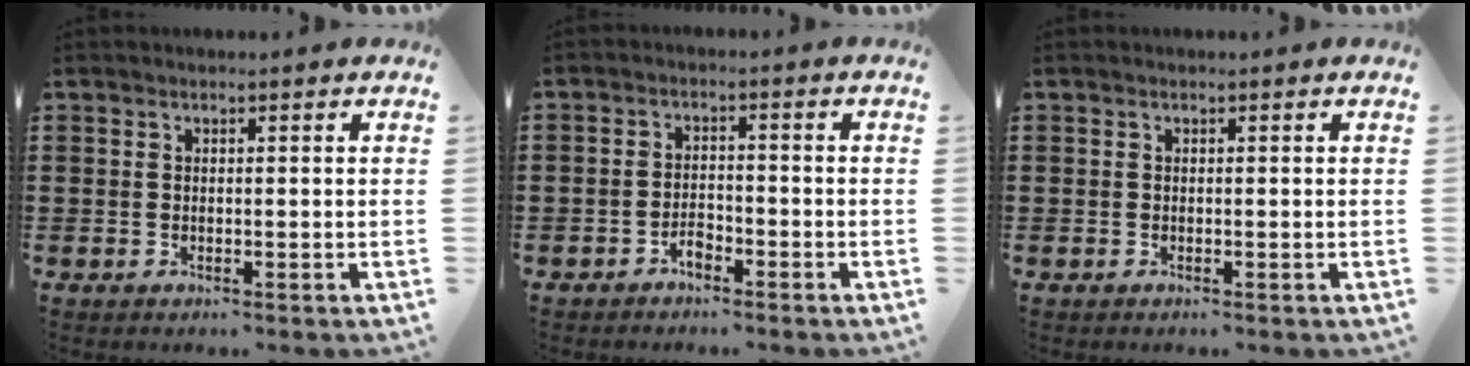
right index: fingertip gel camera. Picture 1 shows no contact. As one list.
[{"total": 2.3, "force": [-1.8, 1.1, 0.9], "torque": [-0.022, 0.004, -0.038]}, {"total": 0.0}]